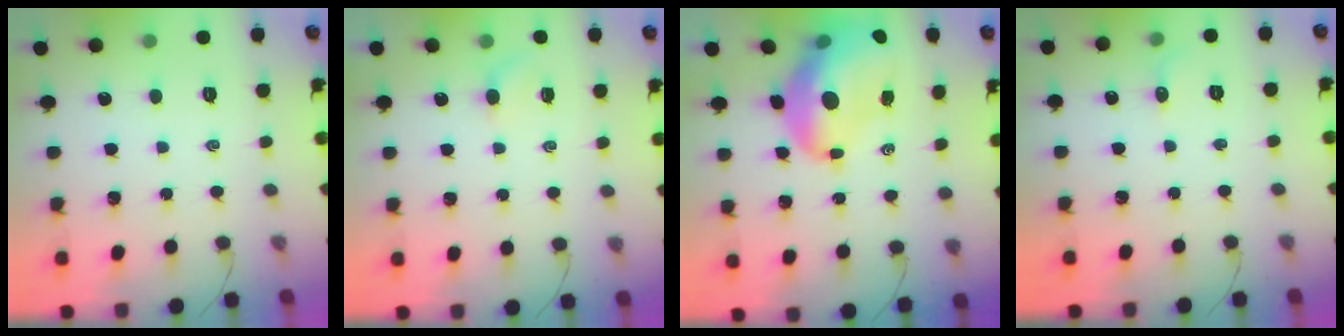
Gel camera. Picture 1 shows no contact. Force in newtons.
{"total": 2.5, "press": 2.4, "slide": 0.8}
{"total": 15.4, "press": 14.7, "slide": 4.5}
{"total": 3.6, "press": 3.4, "slide": 1.2}